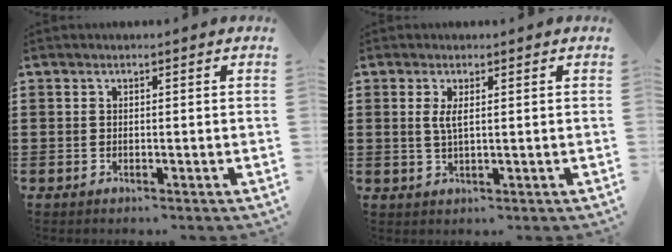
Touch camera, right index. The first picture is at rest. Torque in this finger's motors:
{"motor_torque": [0.37, -0.05, 0.25, 0.09]}